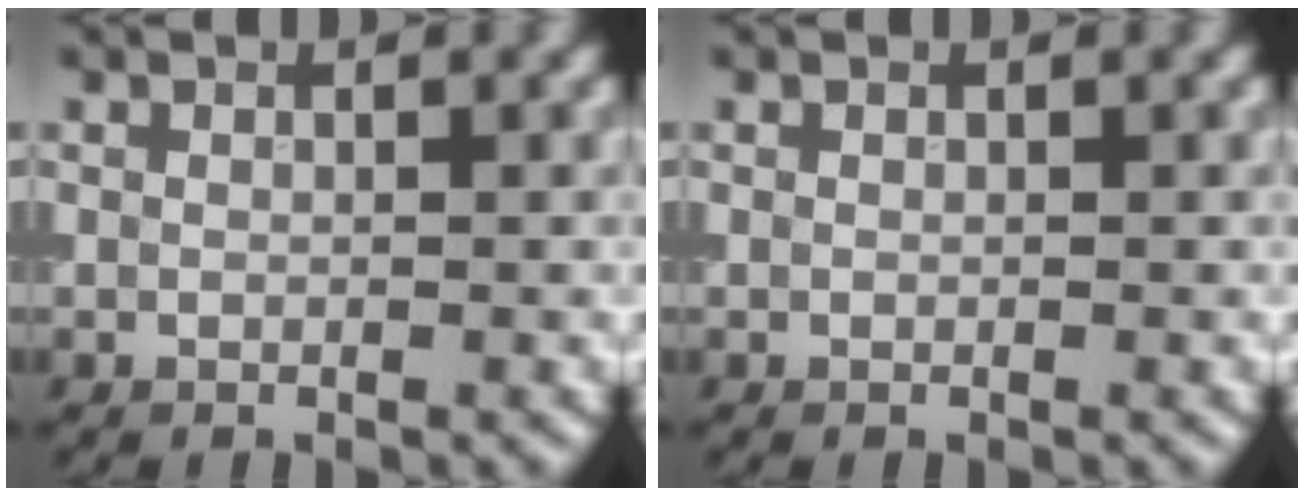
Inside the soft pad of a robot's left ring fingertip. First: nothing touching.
{"total": 0.0}